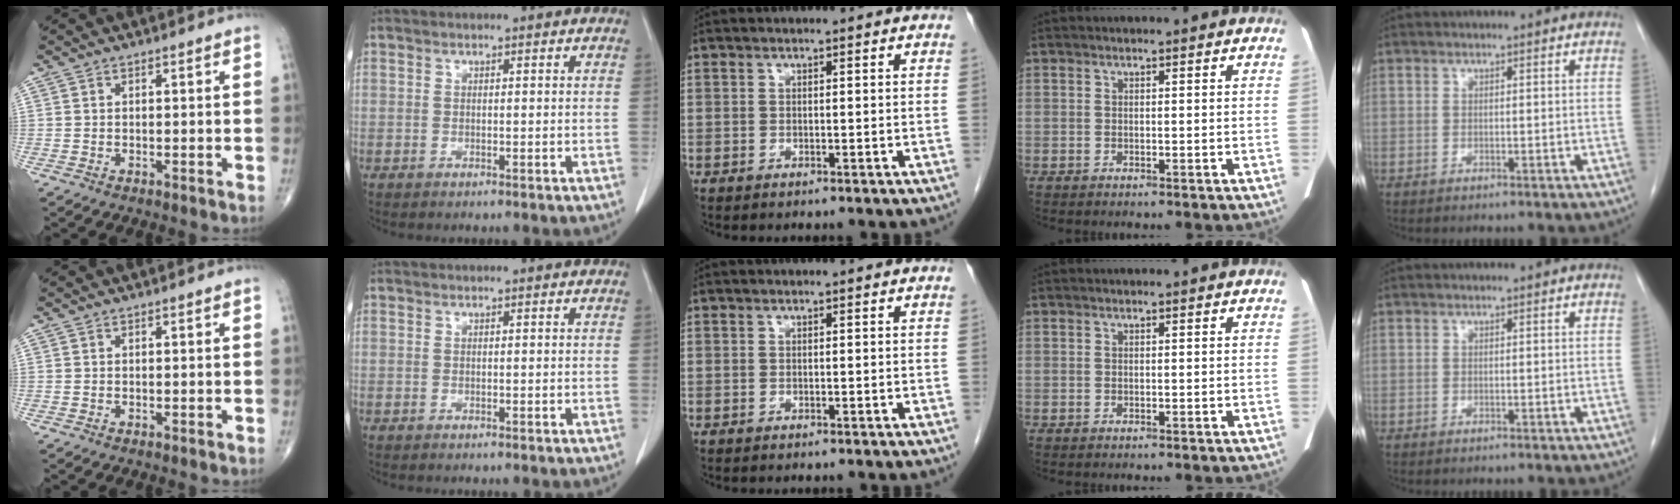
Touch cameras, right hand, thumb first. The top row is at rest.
{}